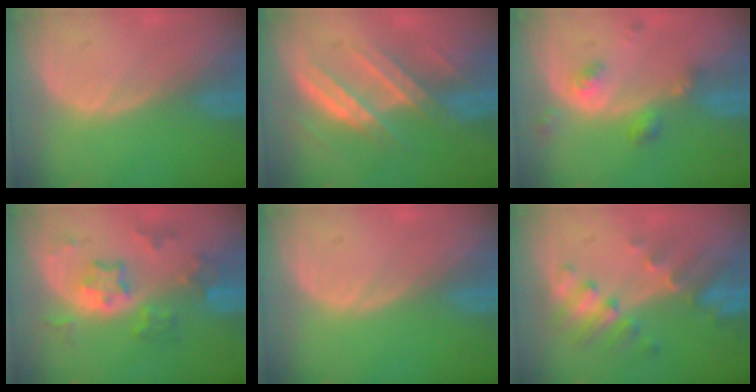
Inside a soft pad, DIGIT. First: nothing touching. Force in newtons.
{"total": 7.2, "press": 7.1, "slide": 1.4}
{"total": 4.6, "press": 4.1, "slide": 2.1}
{"total": 7.2, "press": 6.5, "slide": 3.1}
{"total": 0.0}
{"total": 7.7, "press": 6.8, "slide": 3.5}